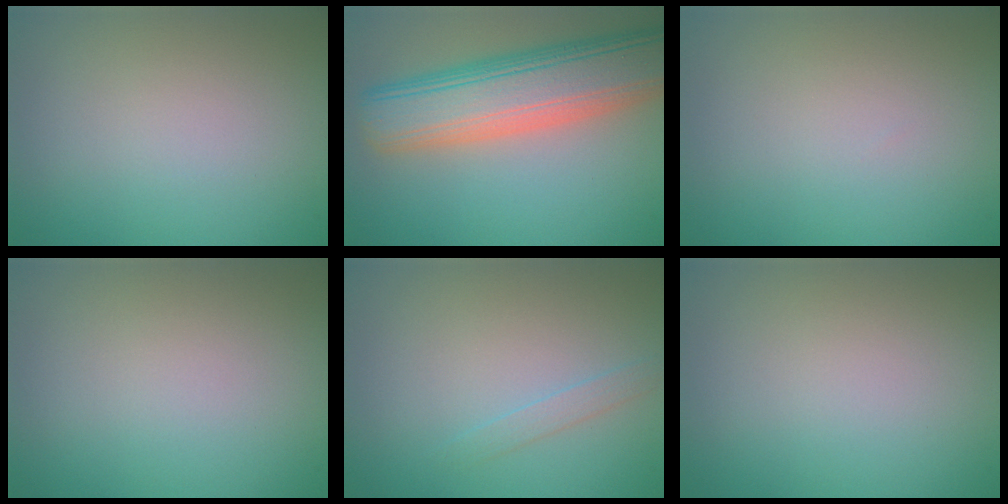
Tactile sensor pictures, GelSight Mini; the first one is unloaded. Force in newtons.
{"total": 10.4, "press": 10.3, "slide": 1.1}
{"total": 0.0}
{"total": 0.0}
{"total": 0.9, "press": 0.9, "slide": 0.1}
{"total": 0.0}